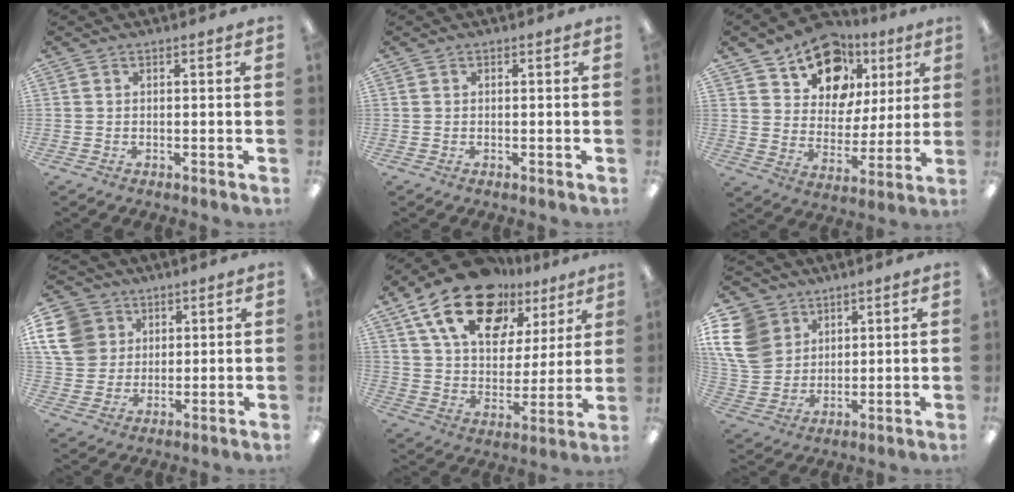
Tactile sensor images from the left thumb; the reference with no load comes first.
{"total": 0.0}
{"total": 16.4, "force": [10.2, 10.9, 6.8], "torque": [-0.115, -0.049, 0.189]}
{"total": 11.6, "force": [4.6, 9.8, 4.3], "torque": [-0.091, -0.008, 0.092]}
{"total": 21.2, "force": [13.4, 11.7, 11.5], "torque": [-0.200, -0.064, 0.239]}
{"total": 13.0, "force": [5.4, 10.7, 5.2], "torque": [-0.130, -0.019, 0.108]}